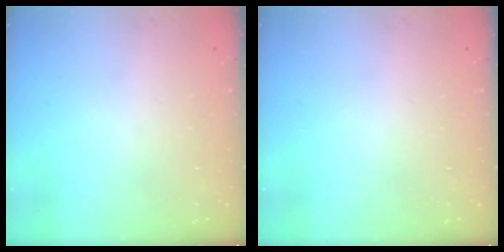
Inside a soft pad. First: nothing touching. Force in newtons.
{"total": 0.0}